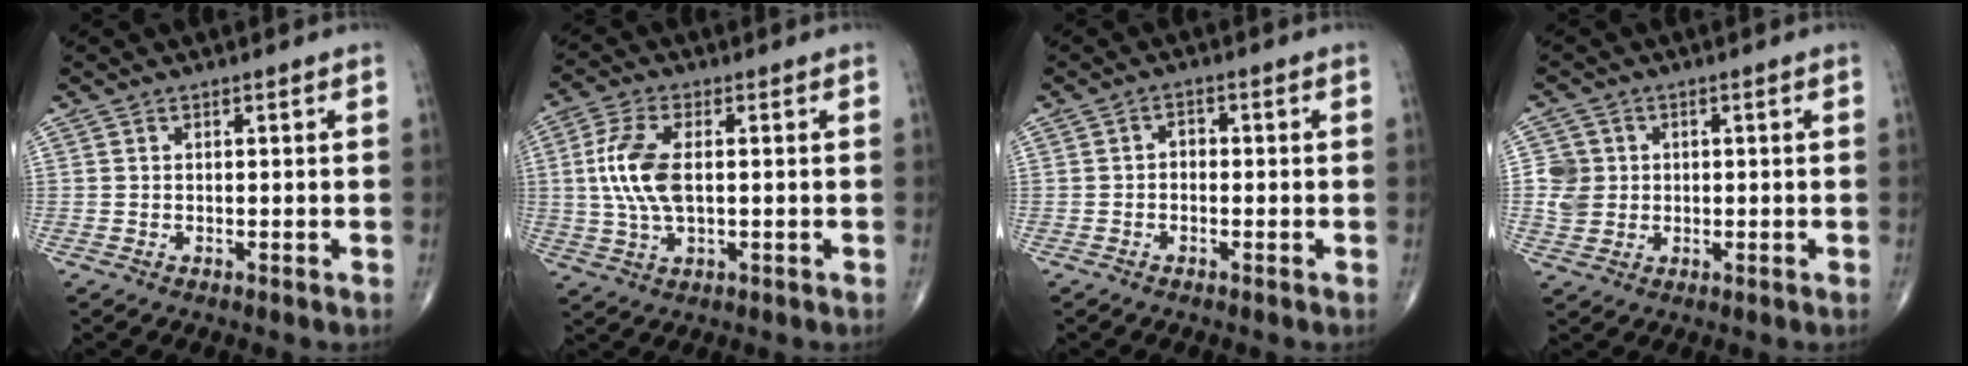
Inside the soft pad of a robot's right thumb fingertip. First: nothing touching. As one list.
[{"total": 9.6, "force": [0.8, 4.6, 8.4], "torque": [-0.189, 0.003, 0.018]}, {"total": 1.8, "force": [-0.3, 1.4, 1.1], "torque": [0.000, 0.009, -0.013]}, {"total": 5.0, "force": [0.6, 4.8, 1.4], "torque": [-0.003, 0.002, 0.011]}]